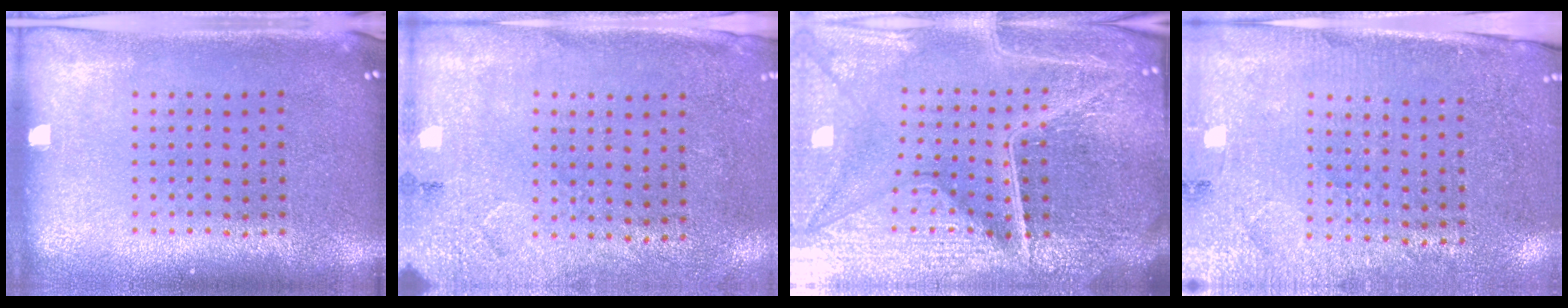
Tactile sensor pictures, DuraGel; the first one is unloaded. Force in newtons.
{"total": 2.7, "press": 2.2, "slide": 1.5}
{"total": 6.9, "press": 6.1, "slide": 3.3}
{"total": 2.9, "press": 2.7, "slide": 1.1}